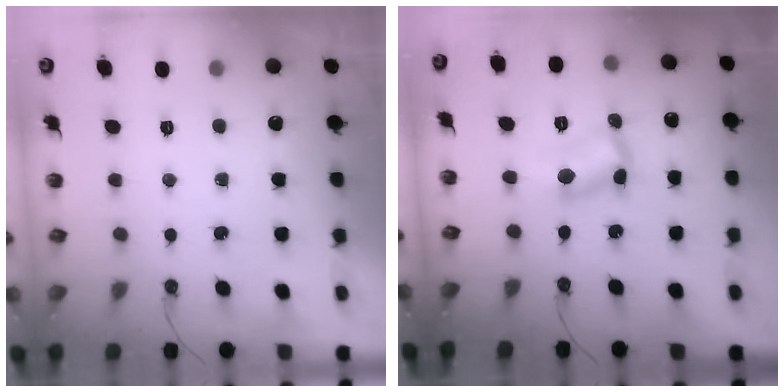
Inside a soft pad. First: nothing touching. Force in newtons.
{"total": 5.6, "press": 5.6, "slide": 0.3}